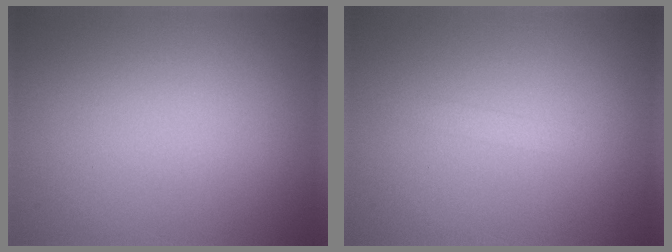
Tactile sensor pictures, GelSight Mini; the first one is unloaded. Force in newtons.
{"total": 0.8, "press": 0.8, "slide": 0.0}